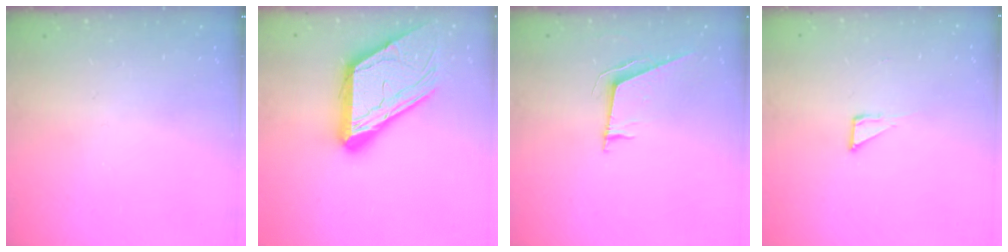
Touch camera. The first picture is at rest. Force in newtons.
{"total": 18.5, "press": 18.4, "slide": 1.9}
{"total": 6.6, "press": 6.2, "slide": 2.4}
{"total": 2.7, "press": 2.7, "slide": 0.2}